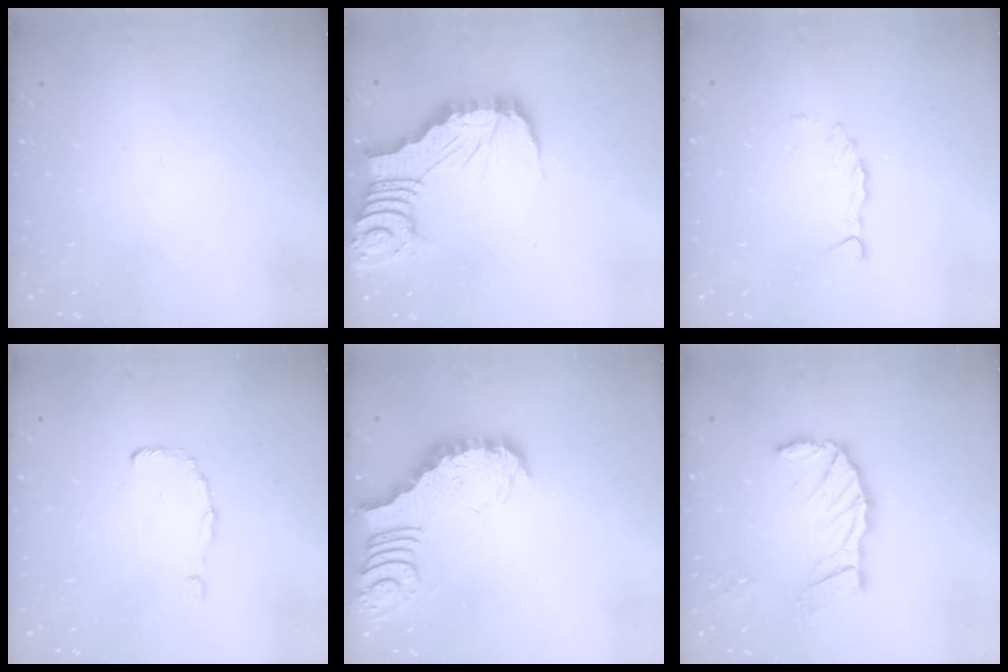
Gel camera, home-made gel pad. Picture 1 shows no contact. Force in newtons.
{"total": 12.7, "press": 12.6, "slide": 1.4}
{"total": 2.3, "press": 2.3, "slide": 0.2}
{"total": 0.0}
{"total": 3.9, "press": 3.9, "slide": 0.4}
{"total": 11.9, "press": 11.9, "slide": 1.0}